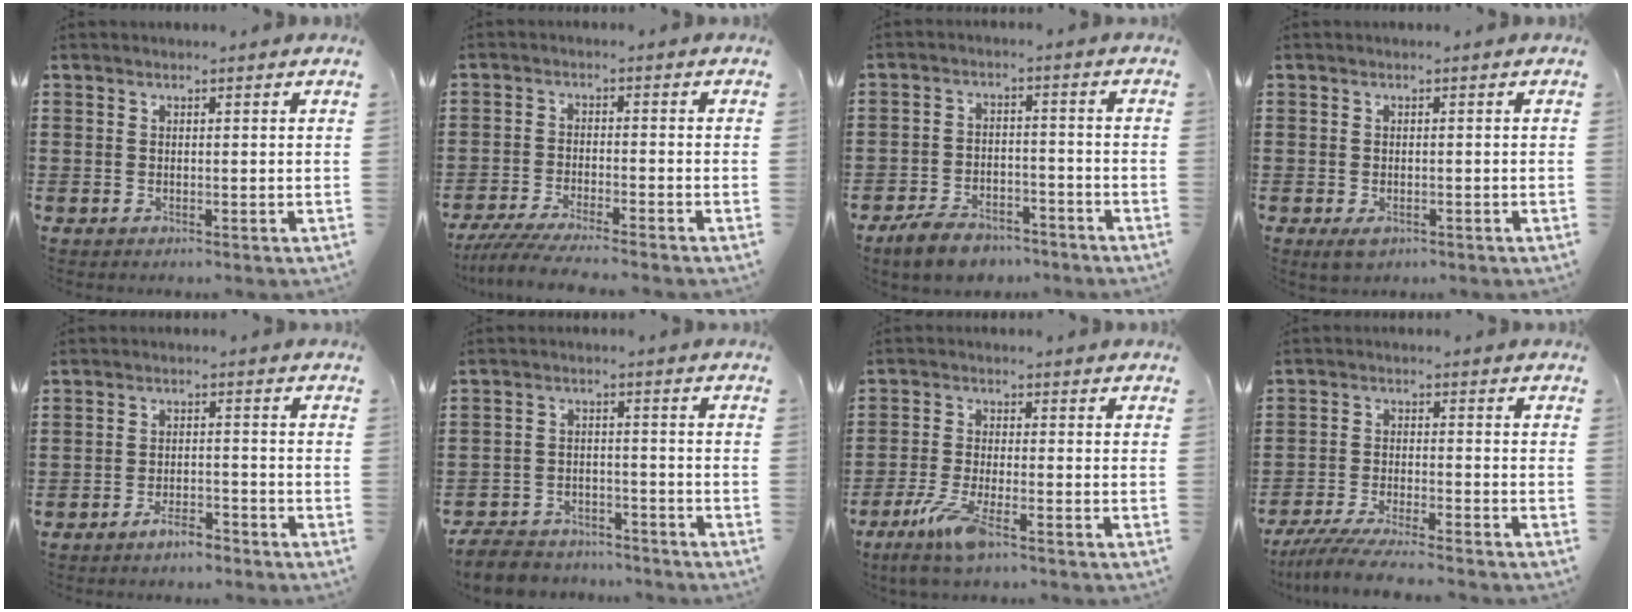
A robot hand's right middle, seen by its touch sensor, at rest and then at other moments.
{"total": 4.6, "force": [-4.2, 0.0, 1.7], "torque": [-0.042, -0.013, -0.086]}
{"total": 5.2, "force": [-4.7, 1.6, 1.6], "torque": [-0.039, 0.008, -0.096]}
{"total": 1.0, "force": [-0.7, 0.5, 0.5], "torque": [-0.019, -0.006, -0.016]}
{"total": 3.4, "force": [-2.9, 0.8, 1.6], "torque": [-0.028, 0.009, -0.056]}
{"total": 5.5, "force": [-5.3, 1.3, 0.7], "torque": [-0.020, 0.008, -0.107]}
{"total": 6.6, "force": [-4.2, 1.2, 4.9], "torque": [-0.109, -0.016, -0.079]}
{"total": 5.4, "force": [-5.0, 0.0, 2.0], "torque": [-0.053, -0.016, -0.101]}